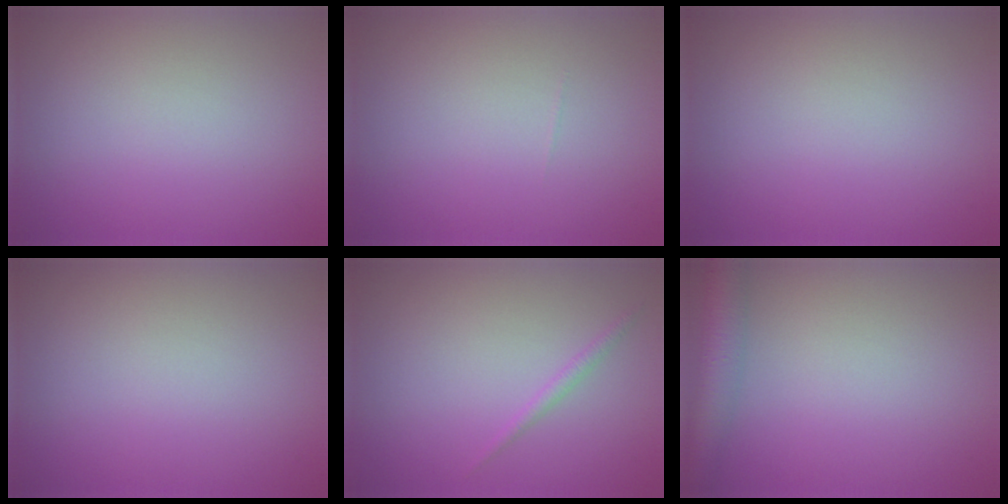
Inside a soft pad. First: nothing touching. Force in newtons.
{"total": 0.0}
{"total": 0.0}
{"total": 0.0}
{"total": 0.8, "press": 0.8, "slide": 0.1}
{"total": 4.5, "press": 4.5, "slide": 0.2}